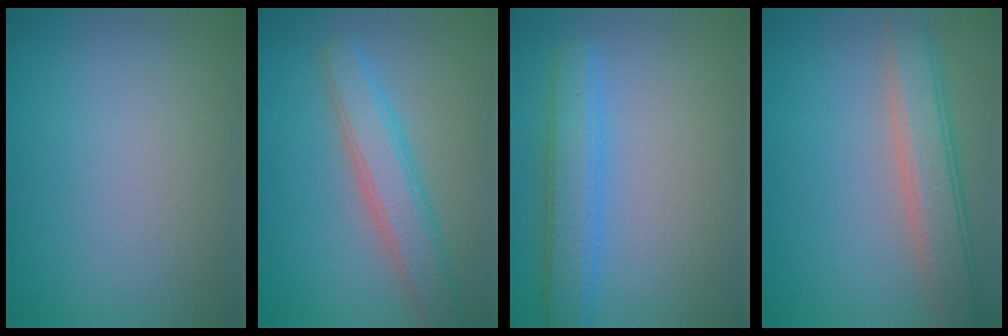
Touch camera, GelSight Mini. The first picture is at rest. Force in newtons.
{"total": 4.4, "press": 4.4, "slide": 0.2}
{"total": 3.9, "press": 3.9, "slide": 0.2}
{"total": 4.6, "press": 4.6, "slide": 0.4}